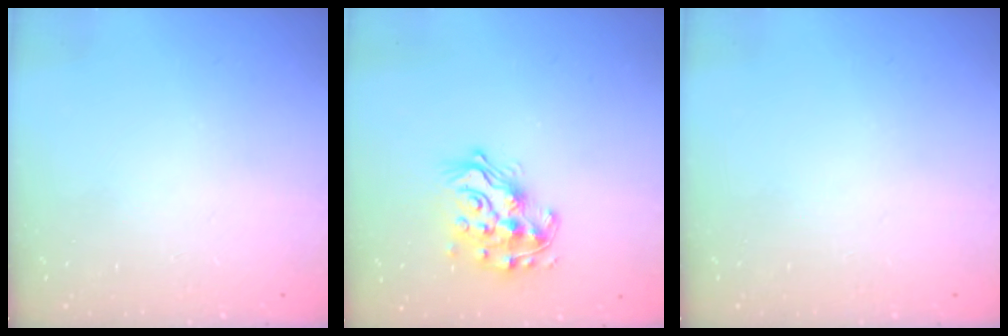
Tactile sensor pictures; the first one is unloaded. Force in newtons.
{"total": 15.6, "press": 15.5, "slide": 1.3}
{"total": 0.0}